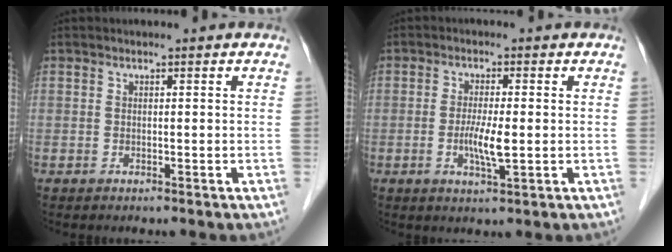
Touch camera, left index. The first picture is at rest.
{"total": 4.5, "force": [-0.7, 0.5, 4.4], "torque": [-0.088, -0.010, -0.013]}